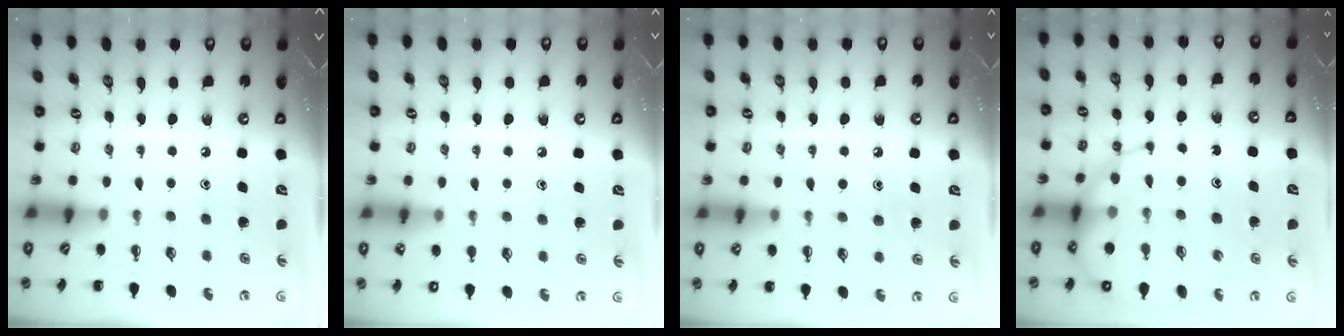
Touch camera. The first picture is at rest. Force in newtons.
{"total": 5.8, "press": 5.6, "slide": 1.7}
{"total": 8.3, "press": 8.2, "slide": 1.4}
{"total": 14.0, "press": 13.7, "slide": 3.2}